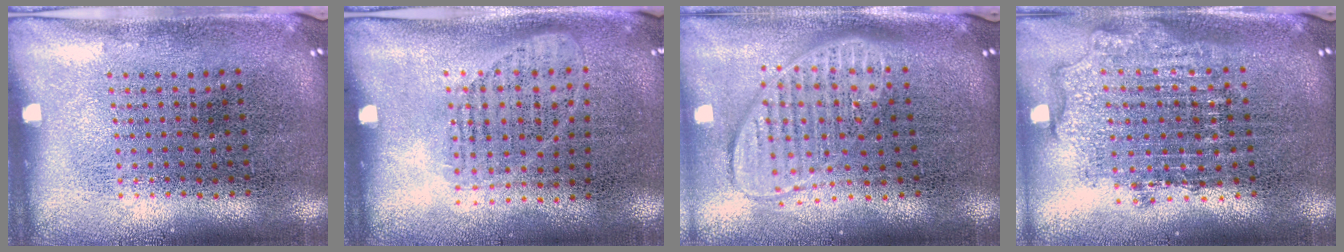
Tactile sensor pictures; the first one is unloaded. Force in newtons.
{"total": 0.9, "press": 0.8, "slide": 0.5}
{"total": 1.8, "press": 1.5, "slide": 1.0}
{"total": 1.7, "press": 1.4, "slide": 1.0}